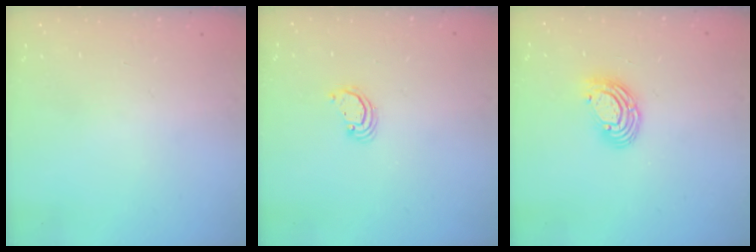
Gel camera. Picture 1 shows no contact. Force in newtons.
{"total": 2.3, "press": 2.3, "slide": 0.3}
{"total": 8.8, "press": 8.7, "slide": 1.5}